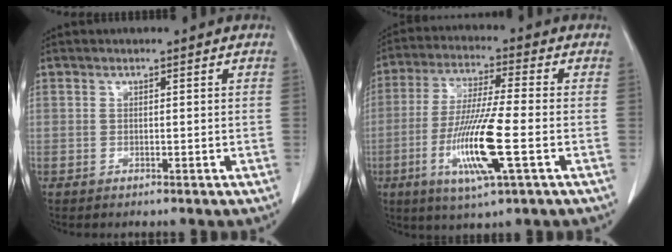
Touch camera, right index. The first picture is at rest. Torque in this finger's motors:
{"motor_torque": [1.76, -0.37, 0.49, 0.14]}